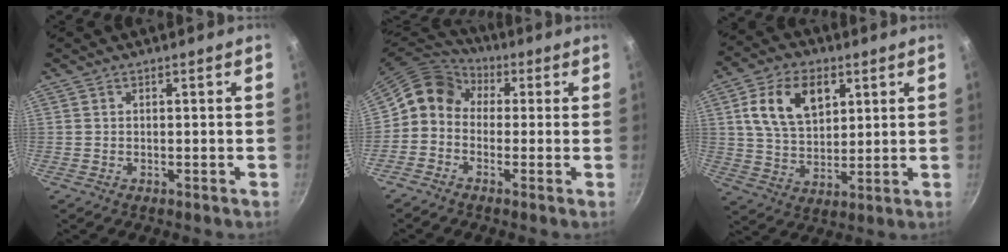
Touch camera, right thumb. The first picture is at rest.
{"total": 9.0, "force": [-0.1, 7.8, 4.6], "torque": [-0.072, 0.034, -0.031]}
{"total": 13.1, "force": [4.6, 8.4, 8.9], "torque": [-0.135, -0.011, 0.081]}